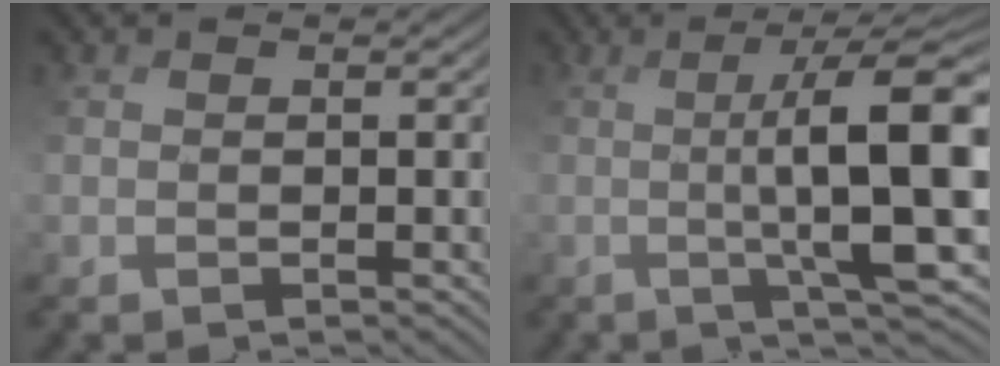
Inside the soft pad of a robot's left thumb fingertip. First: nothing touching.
{"total": 12.2, "force": [0.1, 1.5, 12.1], "torque": [-0.172, 0.008, 0.019]}